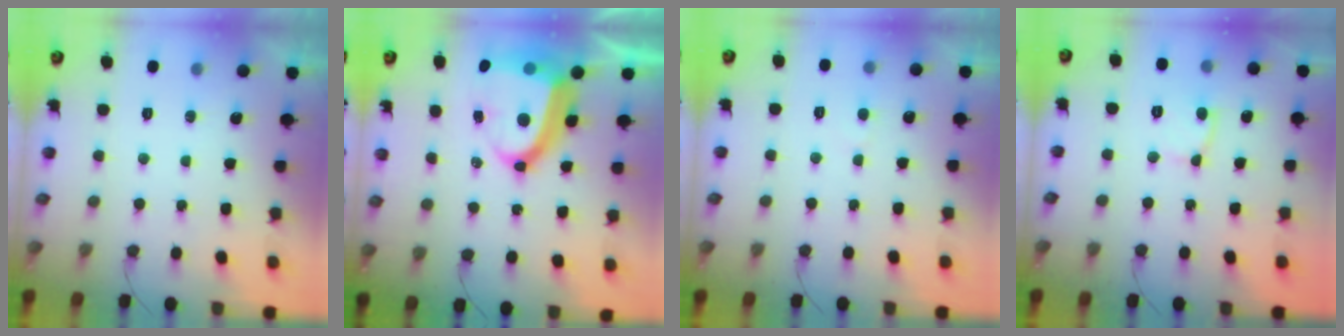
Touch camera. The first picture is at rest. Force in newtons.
{"total": 18.7, "press": 18.5, "slide": 2.7}
{"total": 2.8, "press": 2.8, "slide": 0.2}
{"total": 5.0, "press": 5.0, "slide": 0.8}